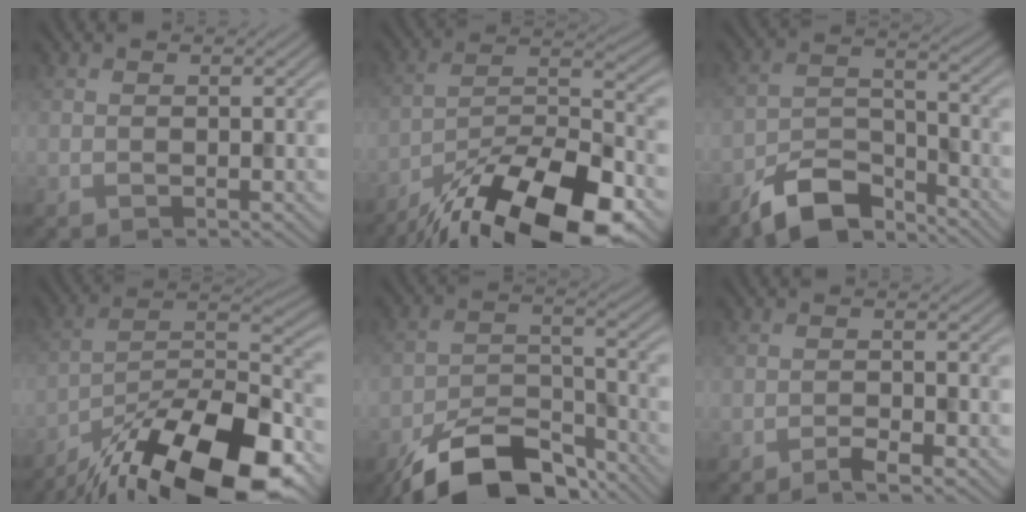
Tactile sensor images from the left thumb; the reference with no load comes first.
{"total": 18.0, "force": [-13.0, 5.5, 11.2], "torque": [-0.201, -0.025, -0.216]}
{"total": 8.7, "force": [-6.9, 3.4, 4.0], "torque": [-0.070, -0.001, -0.143]}
{"total": 20.0, "force": [-14.8, 6.3, 11.9], "torque": [-0.195, -0.036, -0.239]}
{"total": 13.0, "force": [-9.8, 5.4, 6.7], "torque": [-0.123, -0.008, -0.174]}
{"total": 2.2, "force": [-1.7, 0.2, 1.3], "torque": [-0.025, 0.003, -0.033]}